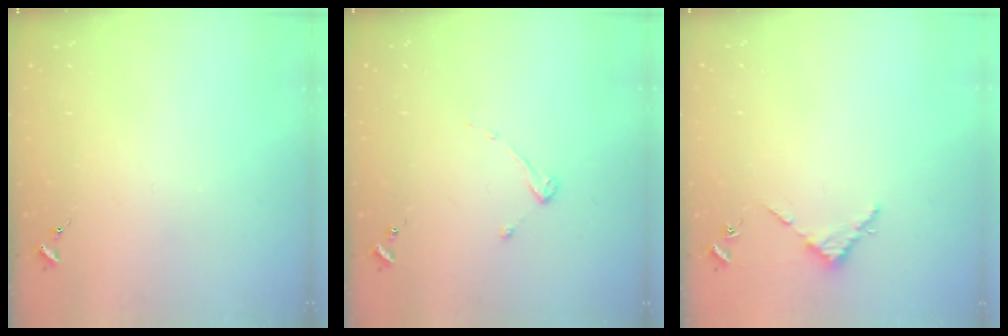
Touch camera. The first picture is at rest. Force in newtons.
{"total": 2.7, "press": 2.7, "slide": 0.3}
{"total": 2.7, "press": 2.7, "slide": 0.3}